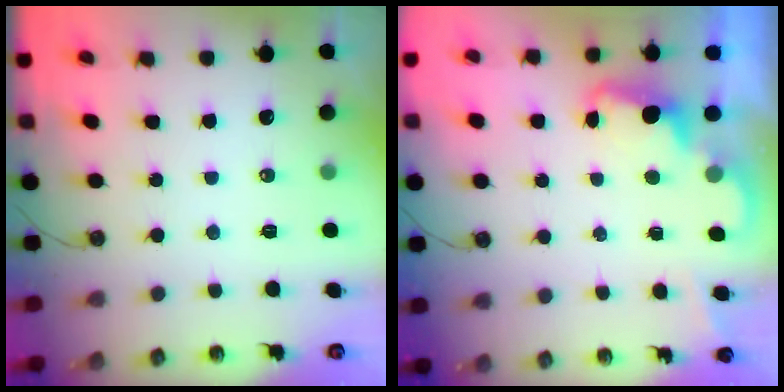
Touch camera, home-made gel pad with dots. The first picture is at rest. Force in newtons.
{"total": 2.3, "press": 2.3, "slide": 0.5}